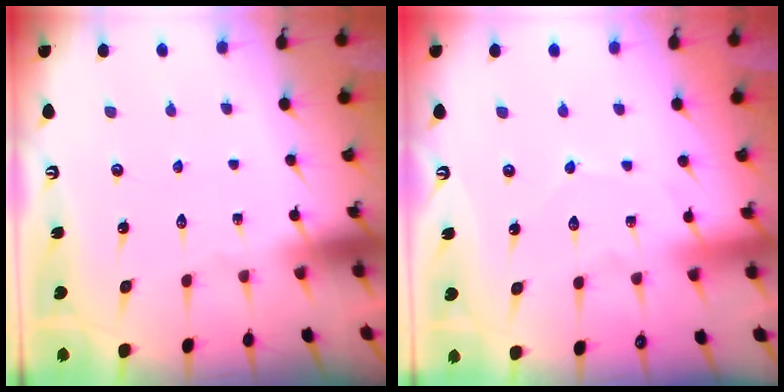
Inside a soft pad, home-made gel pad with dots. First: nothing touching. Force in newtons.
{"total": 3.9, "press": 3.9, "slide": 0.4}